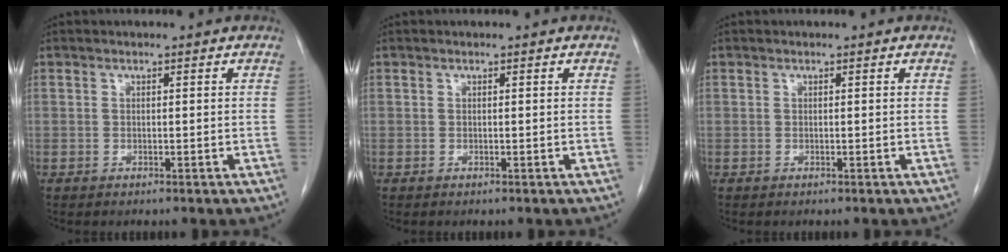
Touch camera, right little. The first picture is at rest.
{"total": 0.0}
{"total": 0.0}